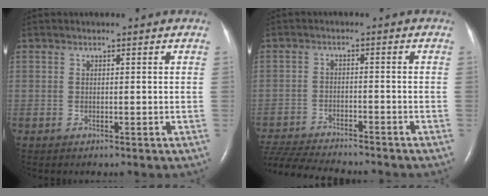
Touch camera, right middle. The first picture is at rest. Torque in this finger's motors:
{"motor_torque": [0.61, -0.70, 0.02, 0.02]}